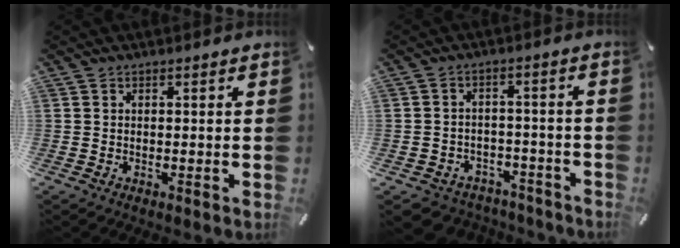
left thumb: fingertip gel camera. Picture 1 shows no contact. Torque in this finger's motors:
{"motor_torque": [-0.14, 0.22, 0.40, 0.54, 0.01]}